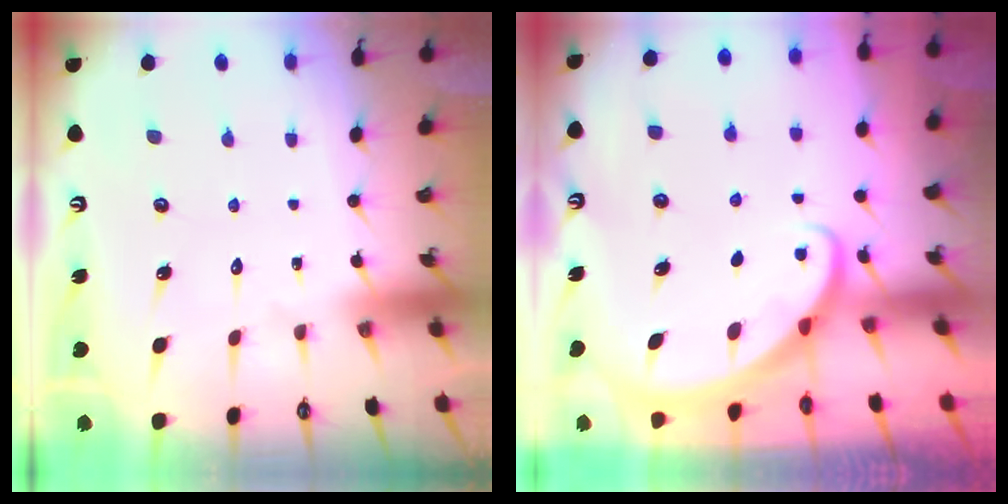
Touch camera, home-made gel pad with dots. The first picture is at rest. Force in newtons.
{"total": 2.3, "press": 2.3, "slide": 0.1}